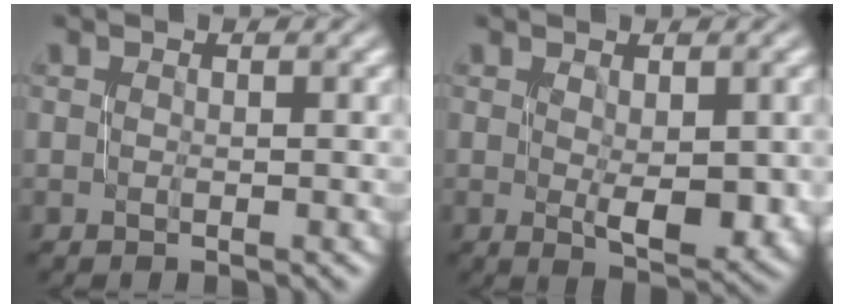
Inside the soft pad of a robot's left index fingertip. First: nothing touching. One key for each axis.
{"total": 3.8, "fx": -0.2, "fy": 1.6, "fz": 3.5, "tx": -0.058, "ty": -0.006, "tz": 0.004}